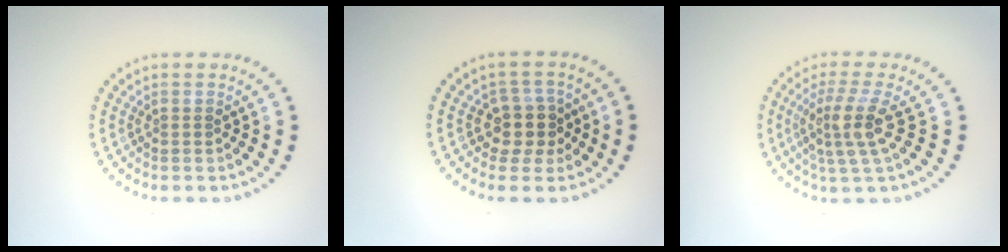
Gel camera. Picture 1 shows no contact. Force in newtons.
{"total": 3.0, "press": 2.5, "slide": 1.5}
{"total": 3.9, "press": 2.8, "slide": 2.6}